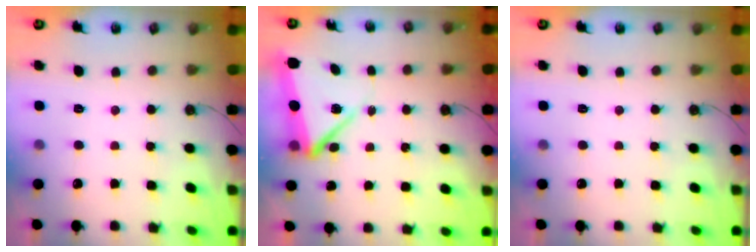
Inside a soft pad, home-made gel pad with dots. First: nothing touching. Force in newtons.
{"total": 8.1, "press": 8.1, "slide": 0.7}
{"total": 0.0}